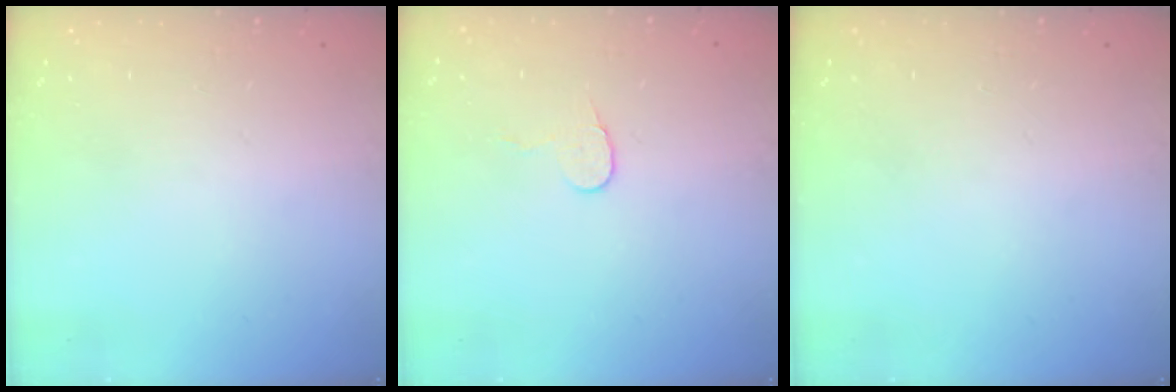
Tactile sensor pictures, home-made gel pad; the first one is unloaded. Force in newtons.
{"total": 5.6, "press": 5.6, "slide": 0.5}
{"total": 0.0}